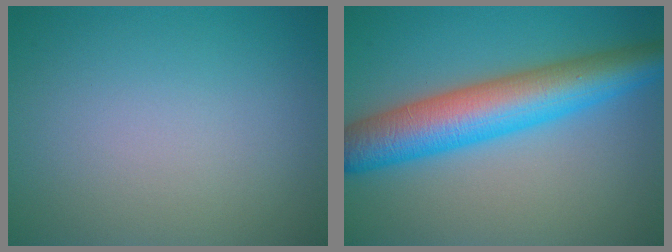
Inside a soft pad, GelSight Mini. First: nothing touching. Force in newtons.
{"total": 8.7, "press": 8.7, "slide": 0.1}